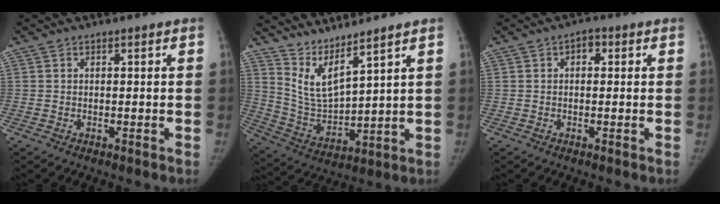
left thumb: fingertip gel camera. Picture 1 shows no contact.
{"total": 8.7, "force": [7.5, 0.6, 4.5], "torque": [-0.094, -0.068, 0.167]}
{"total": 2.3, "force": [0.5, 1.5, 1.6], "torque": [-0.008, 0.007, 0.001]}